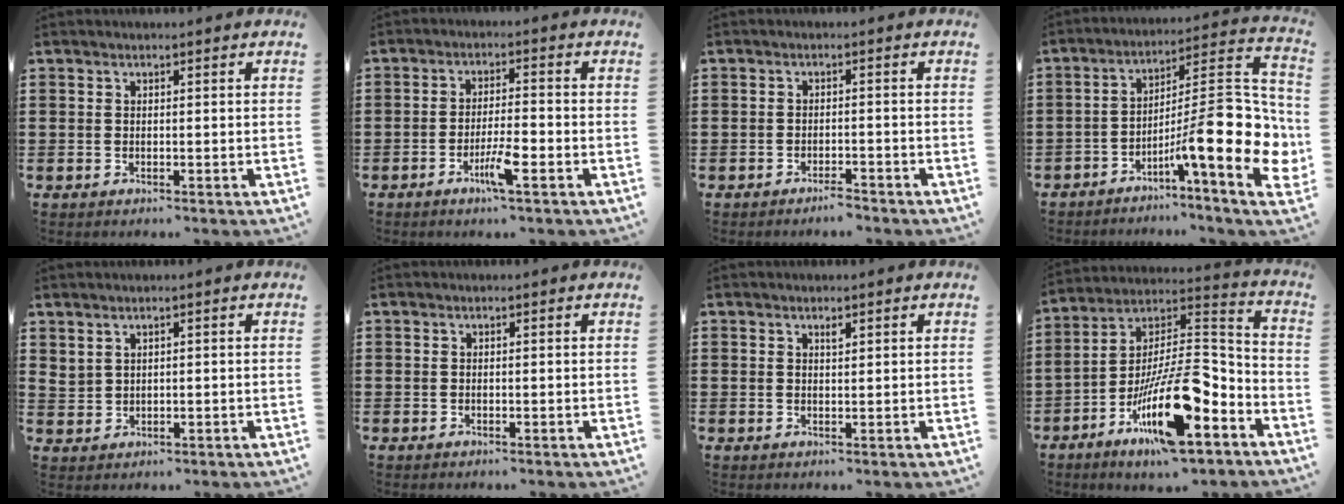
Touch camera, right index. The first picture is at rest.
{"total": 5.2, "force": [-2.5, 0.7, 4.6], "torque": [-0.088, -0.006, -0.046]}
{"total": 2.1, "force": [-2.0, 0.2, 0.2], "torque": [-0.010, 0.000, -0.043]}
{"total": 15.2, "force": [-4.1, 3.1, 14.3], "torque": [-0.213, -0.028, -0.074]}
{"total": 1.5, "force": [1.1, 0.9, 0.6], "torque": [-0.015, 0.003, 0.021]}
{"total": 0.0}
{"total": 0.9, "force": [0.6, 0.3, 0.5], "torque": [-0.012, 0.001, 0.011]}
{"total": 17.3, "force": [-8.6, 4.9, 14.1], "torque": [-0.277, 0.007, -0.151]}